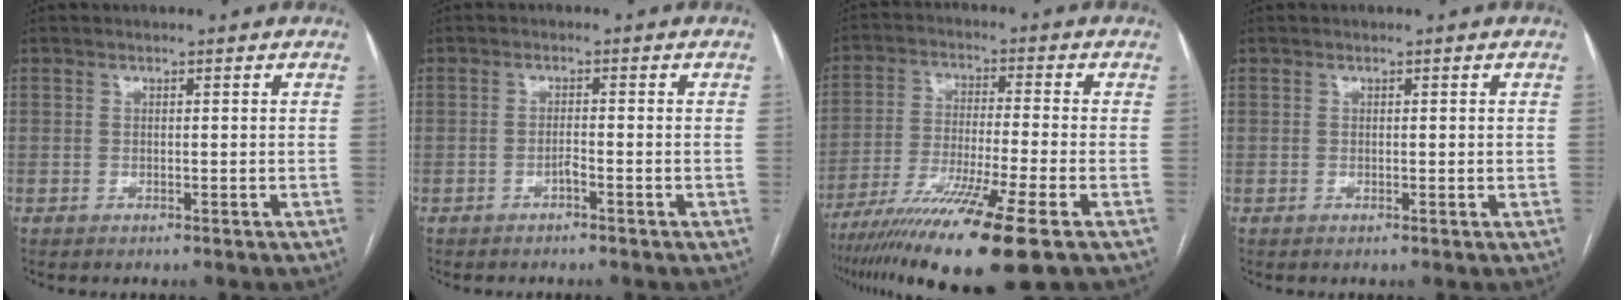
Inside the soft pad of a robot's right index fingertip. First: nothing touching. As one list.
[{"total": 1.2, "force": [-0.8, 0.1, 0.9], "torque": [-0.016, 0.002, -0.015]}, {"total": 15.9, "force": [-10.2, -0.6, 12.2], "torque": [-0.217, -0.046, -0.175]}, {"total": 0.8, "force": [0.1, 0.5, 0.6], "torque": [-0.007, 0.000, 0.002]}]